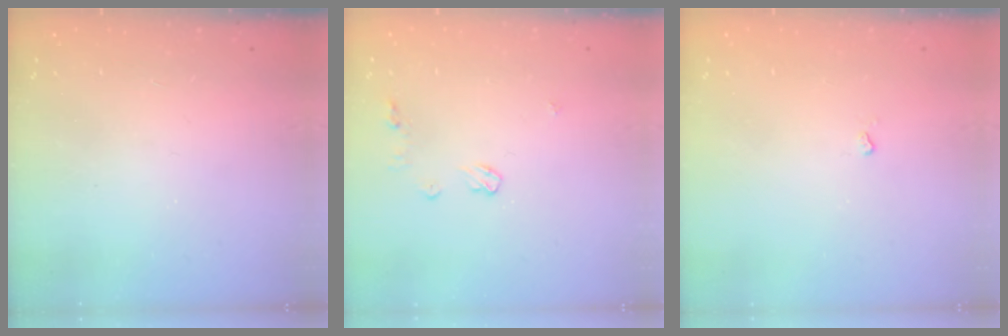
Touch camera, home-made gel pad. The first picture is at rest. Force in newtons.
{"total": 5.6, "press": 5.5, "slide": 0.4}
{"total": 2.4, "press": 2.3, "slide": 0.5}